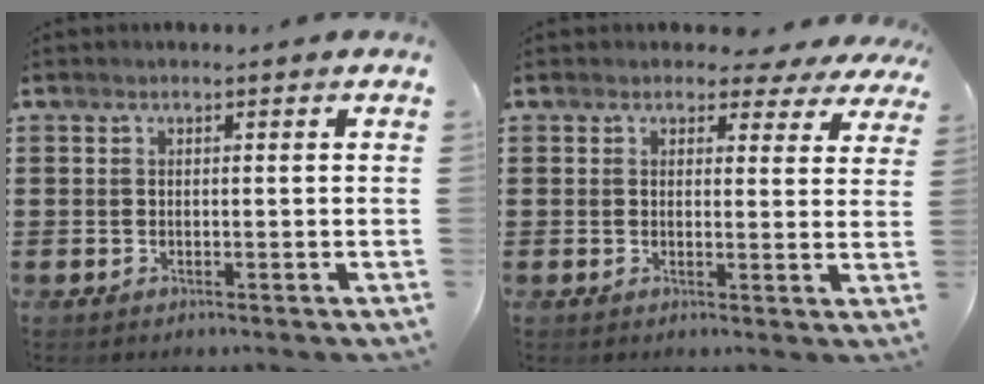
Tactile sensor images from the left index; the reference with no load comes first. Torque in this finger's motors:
{"motor_torque": [1.05, -1.09, 0.13, 0.00]}